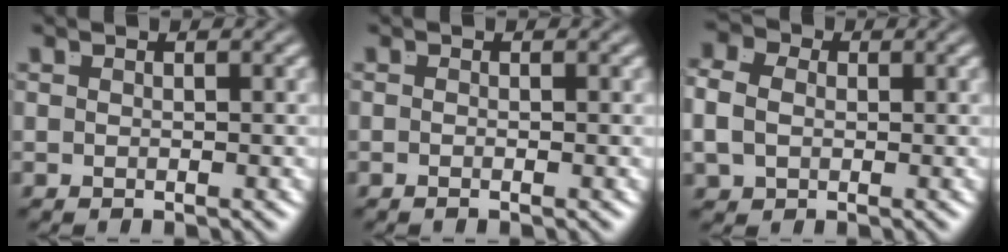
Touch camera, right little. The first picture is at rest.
{"total": 0.7, "force": [-0.5, -0.4, 0.3], "torque": [0.000, 0.001, -0.008]}
{"total": 3.4, "force": [0.2, 2.9, 1.8], "torque": [-0.045, -0.006, 0.004]}